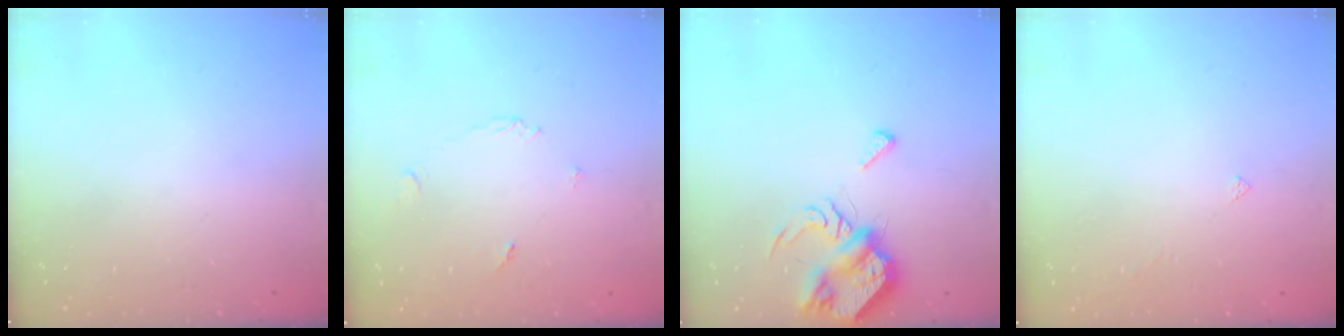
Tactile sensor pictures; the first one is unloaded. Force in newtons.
{"total": 3.8, "press": 3.8, "slide": 0.5}
{"total": 7.6, "press": 7.6, "slide": 0.8}
{"total": 1.5, "press": 1.4, "slide": 0.3}